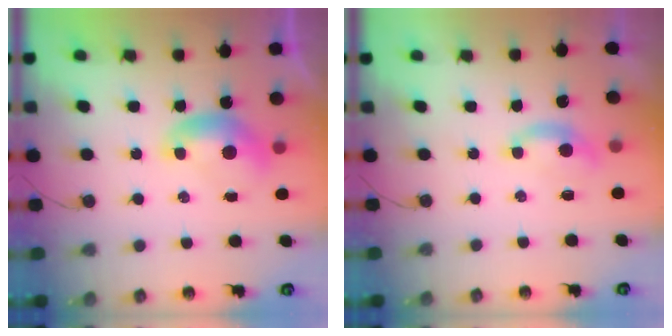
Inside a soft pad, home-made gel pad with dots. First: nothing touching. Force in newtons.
{"total": 1.0, "press": 0.9, "slide": 0.5}